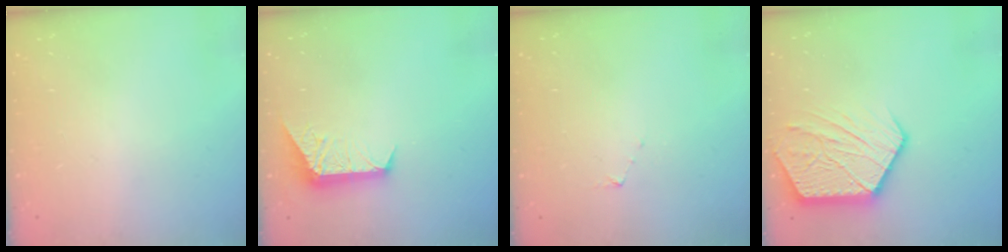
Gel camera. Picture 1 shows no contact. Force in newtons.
{"total": 8.1, "press": 8.1, "slide": 0.7}
{"total": 2.9, "press": 2.8, "slide": 0.3}
{"total": 14.5, "press": 14.5, "slide": 1.1}